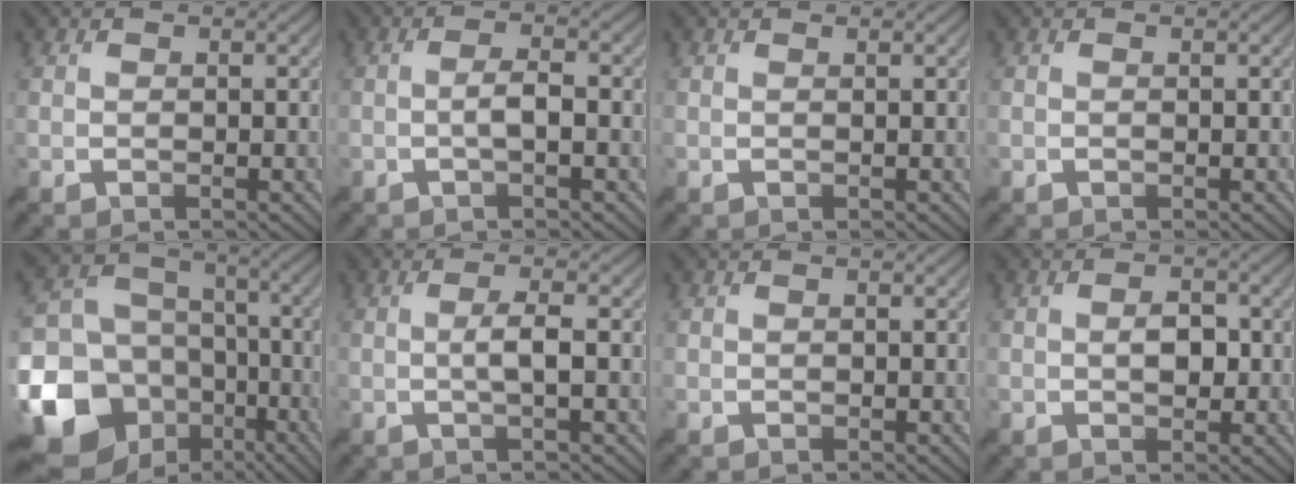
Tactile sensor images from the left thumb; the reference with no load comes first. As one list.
[{"total": 2.7, "force": [-0.7, 0.3, 2.5], "torque": [-0.051, 0.008, -0.021]}, {"total": 0.0}, {"total": 0.0}, {"total": 21.6, "force": [-8.4, 17.9, 8.8], "torque": [-0.237, -0.046, -0.150]}, {"total": 3.4, "force": [-0.3, 0.4, 3.3], "torque": [-0.060, 0.008, -0.017]}, {"total": 0.0}, {"total": 2.8, "force": [-0.1, 1.5, 2.3], "torque": [-0.039, 0.002, -0.005]}]